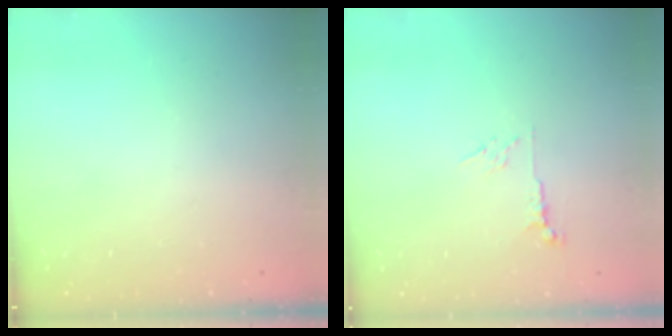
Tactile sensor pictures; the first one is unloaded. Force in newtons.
{"total": 5.1, "press": 5.1, "slide": 0.4}